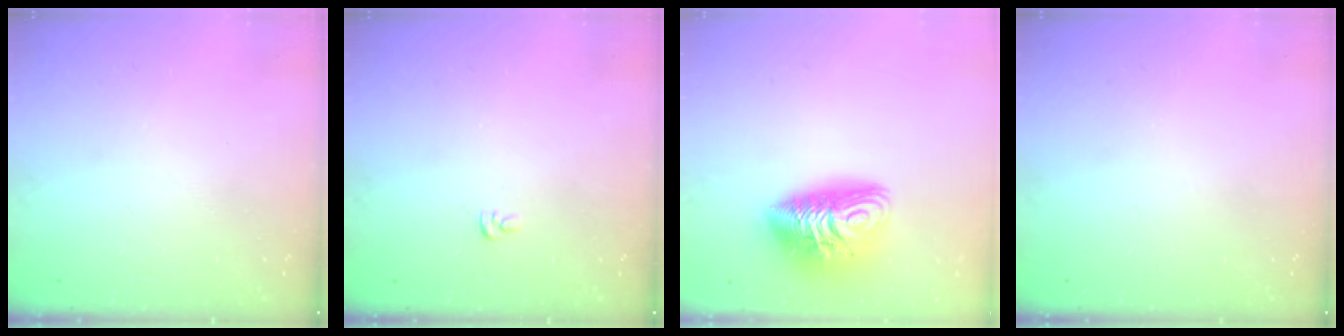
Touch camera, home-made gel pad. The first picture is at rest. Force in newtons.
{"total": 4.1, "press": 4.1, "slide": 0.4}
{"total": 12.9, "press": 12.8, "slide": 1.3}
{"total": 0.0}